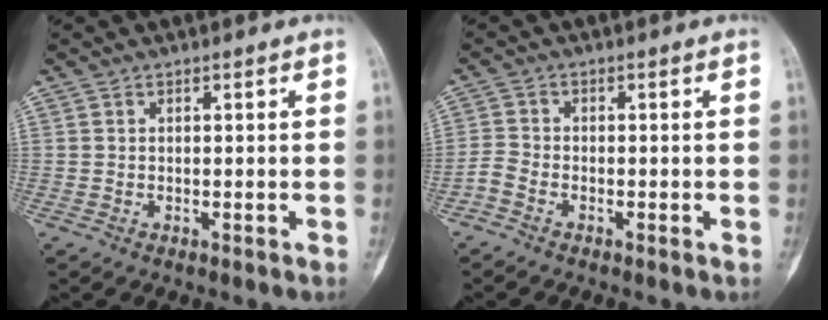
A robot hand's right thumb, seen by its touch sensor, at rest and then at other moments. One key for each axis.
{"total": 2.4, "fx": -1.6, "fy": 1.2, "fz": 1.3, "tx": -0.031, "ty": 0.007, "tz": -0.041}